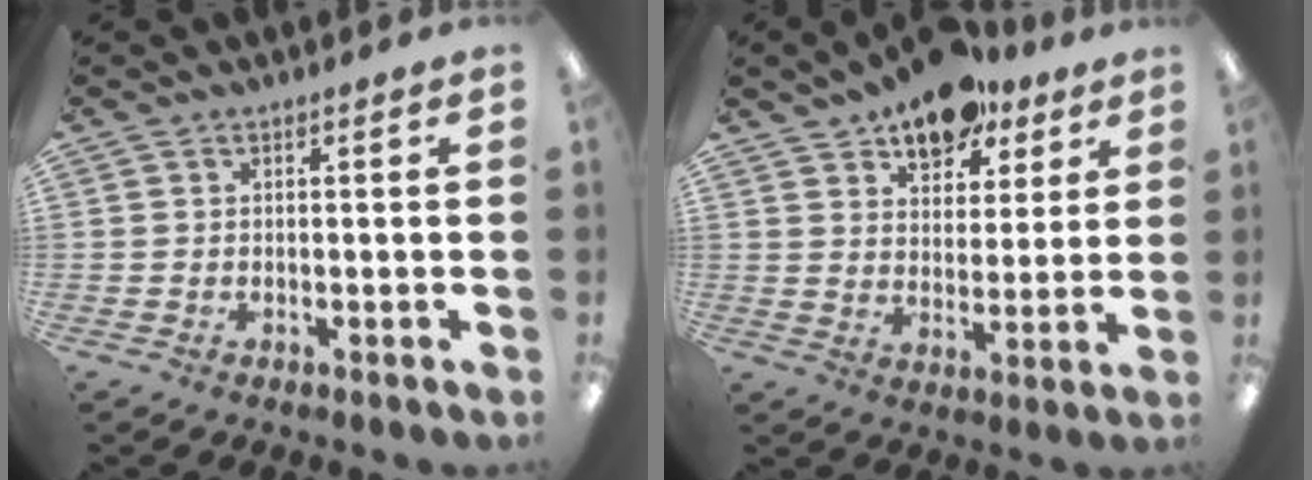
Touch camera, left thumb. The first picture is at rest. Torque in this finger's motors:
{"motor_torque": [0.17, 0.44, 1.52, -1.20, 0.08]}